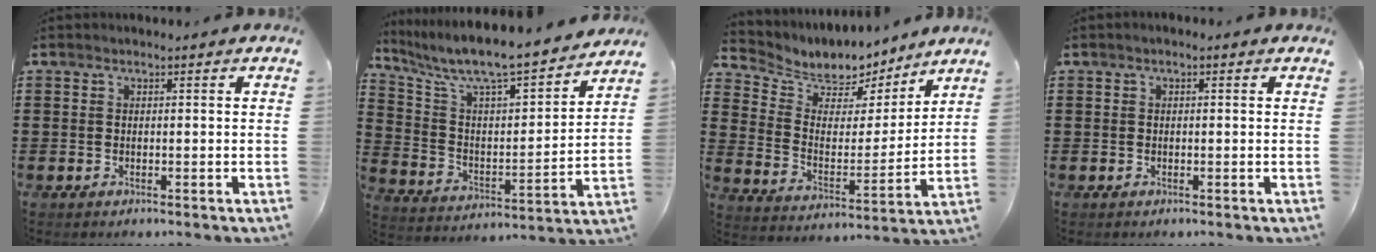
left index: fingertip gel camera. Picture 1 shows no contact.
{"total": 8.0, "force": [7.3, 0.7, 3.2], "torque": [-0.097, -0.062, 0.117]}
{"total": 6.8, "force": [5.9, 3.3, 1.2], "torque": [-0.065, -0.037, 0.102]}
{"total": 0.5, "force": [-0.1, 0.2, 0.5], "torque": [-0.009, 0.000, -0.002]}